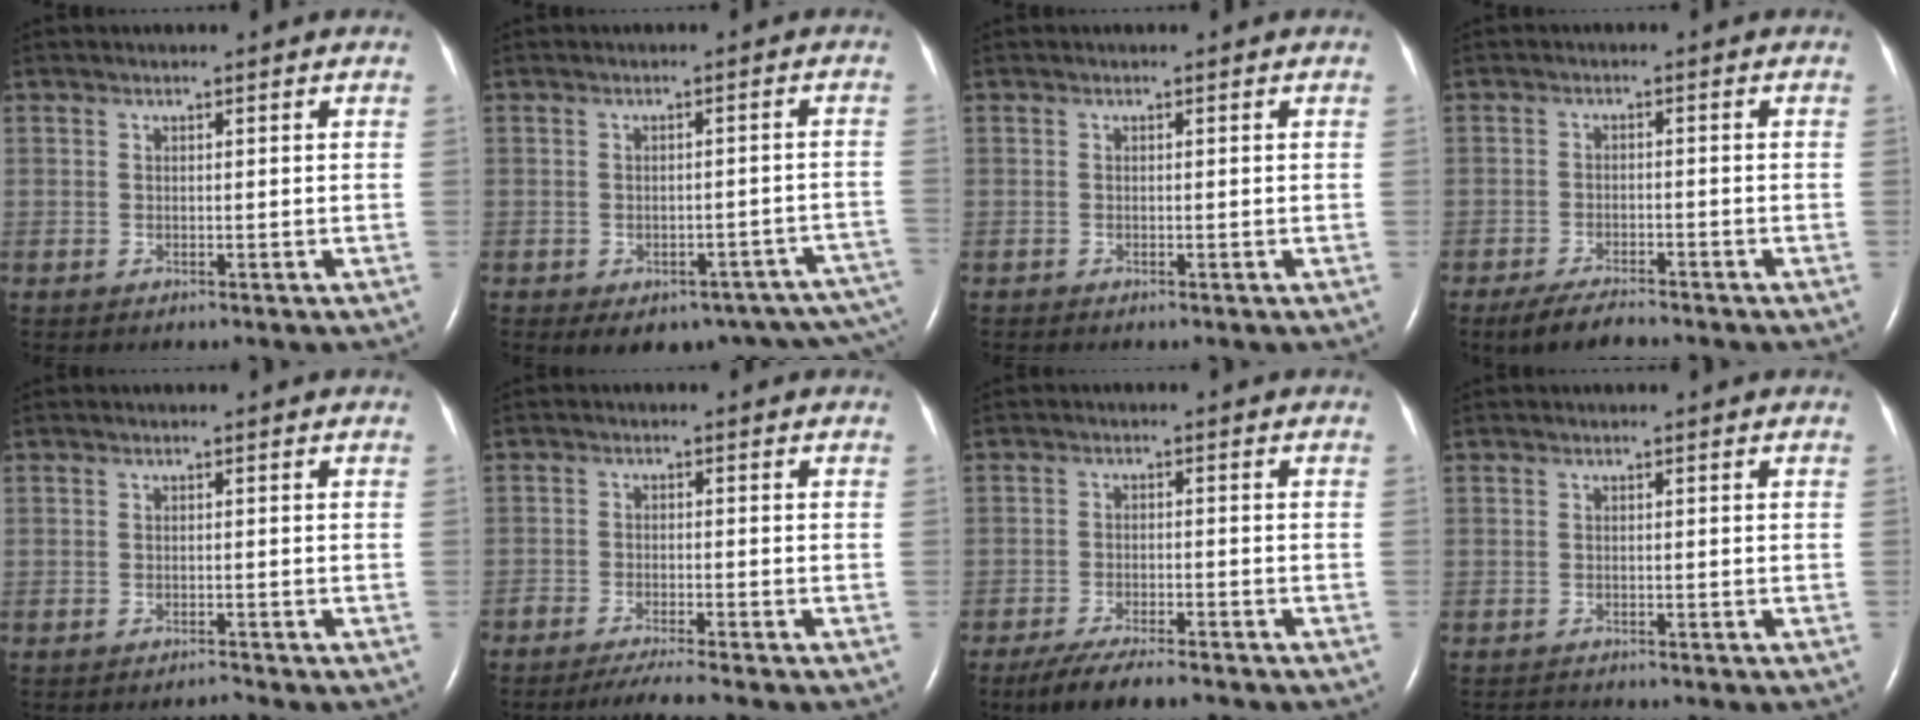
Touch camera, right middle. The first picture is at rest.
{"total": 16.7, "force": [-12.5, 7.6, 8.1], "torque": [-0.063, 0.031, -0.128]}
{"total": 0.0}
{"total": 4.7, "force": [-3.9, 0.9, 2.5], "torque": [-0.051, -0.011, -0.070]}
{"total": 0.9, "force": [-0.8, -0.2, 0.0], "torque": [-0.001, -0.005, -0.011]}
{"total": 4.8, "force": [-4.2, -0.5, 2.3], "torque": [-0.038, -0.015, -0.073]}
{"total": 7.8, "force": [-6.4, 1.2, 4.3], "torque": [-0.072, -0.018, -0.106]}
{"total": 1.0, "force": [-0.9, -0.1, -0.2], "torque": [-0.002, -0.009, -0.014]}